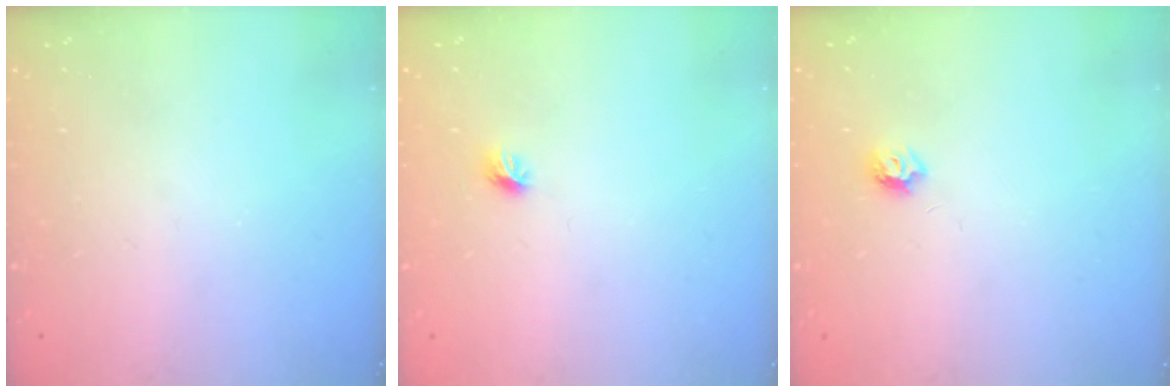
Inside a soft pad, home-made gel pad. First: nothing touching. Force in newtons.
{"total": 4.6, "press": 4.5, "slide": 0.9}
{"total": 5.9, "press": 5.9, "slide": 0.6}